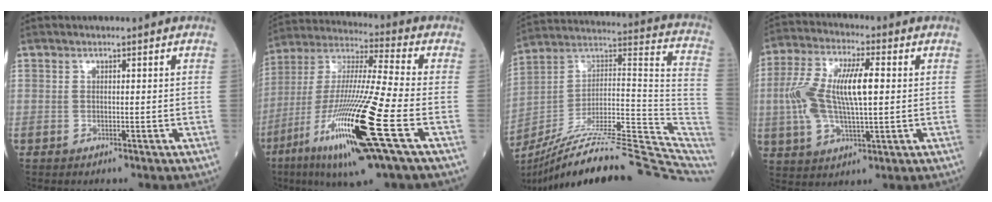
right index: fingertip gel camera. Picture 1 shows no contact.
{"total": 22.2, "force": [-8.7, 0.7, 20.5], "torque": [-0.410, -0.039, -0.162]}
{"total": 27.8, "force": [-23.8, 2.6, 14.1], "torque": [-0.146, 0.023, -0.362]}
{"total": 13.0, "force": [0.9, 4.2, 12.2], "torque": [-0.259, 0.022, 0.020]}